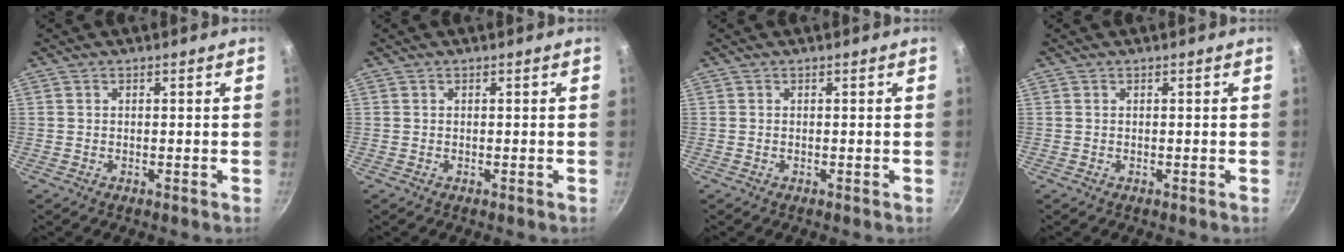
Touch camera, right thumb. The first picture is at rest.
{"total": 0.0}
{"total": 0.0}
{"total": 0.0}